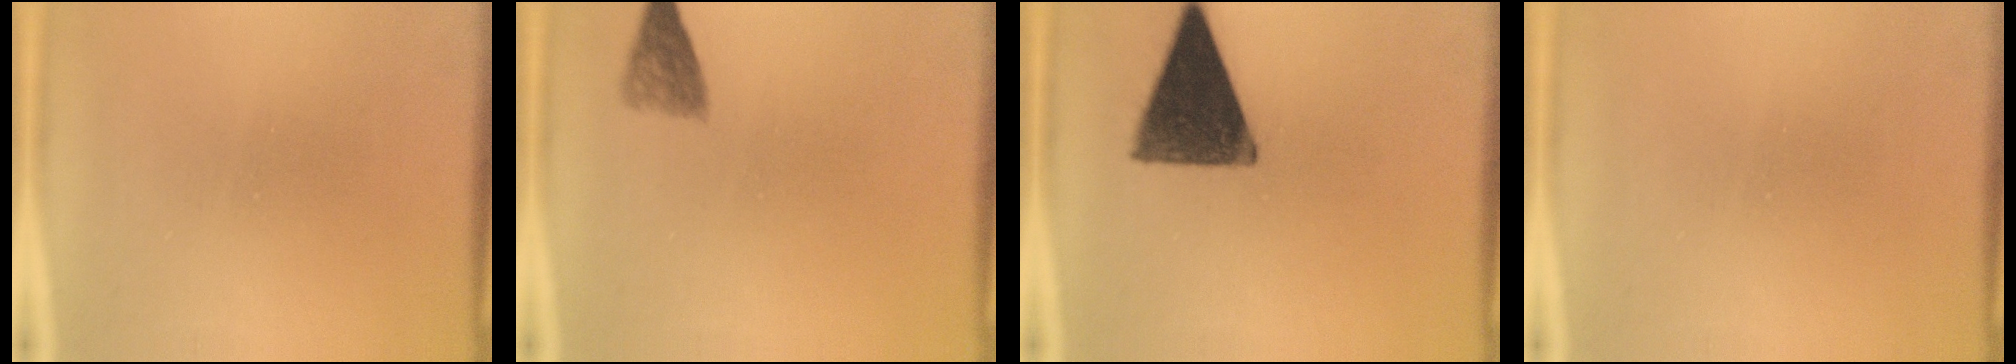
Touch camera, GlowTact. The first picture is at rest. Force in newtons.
{"total": 2.9}
{"total": 13.7}
{"total": 0.0}